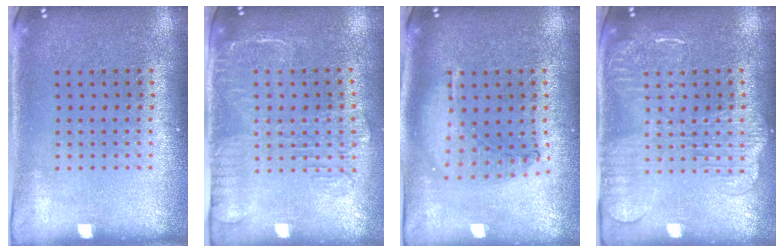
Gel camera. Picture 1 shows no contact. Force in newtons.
{"total": 1.9, "press": 1.6, "slide": 1.0}
{"total": 1.0, "press": 0.9, "slide": 0.3}
{"total": 2.1, "press": 1.9, "slide": 0.9}